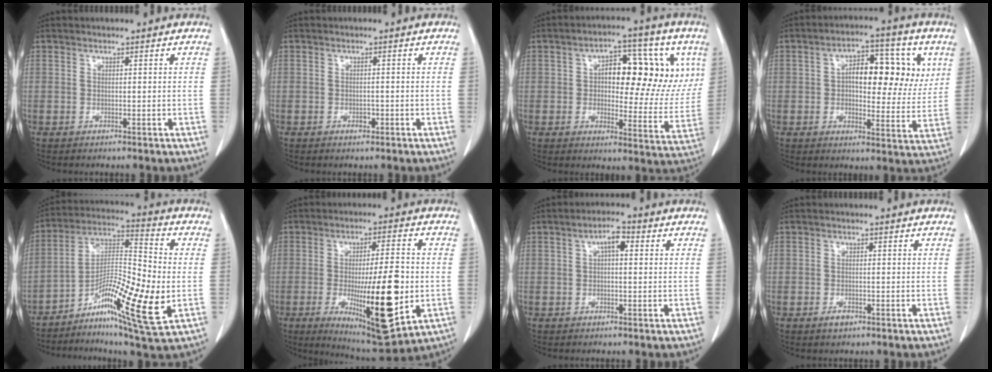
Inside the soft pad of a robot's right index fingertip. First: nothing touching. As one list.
[{"total": 1.0, "force": [-0.5, 0.6, 0.6], "torque": [-0.010, 0.002, -0.005]}, {"total": 16.0, "force": [4.1, 7.4, 13.5], "torque": [-0.173, 0.027, 0.057]}, {"total": 12.3, "force": [3.1, 5.9, 10.4], "torque": [-0.138, 0.028, 0.045]}, {"total": 16.4, "force": [-4.8, 2.2, 15.5], "torque": [-0.287, -0.006, -0.083]}, {"total": 16.7, "force": [-3.3, 2.9, 16.1], "torque": [-0.264, -0.021, -0.039]}, {"total": 3.2, "force": [0.7, 1.1, 2.9], "torque": [-0.049, 0.013, 0.009]}, {"total": 1.4, "force": [-0.9, 0.7, 0.8], "torque": [-0.013, 0.001, -0.011]}]